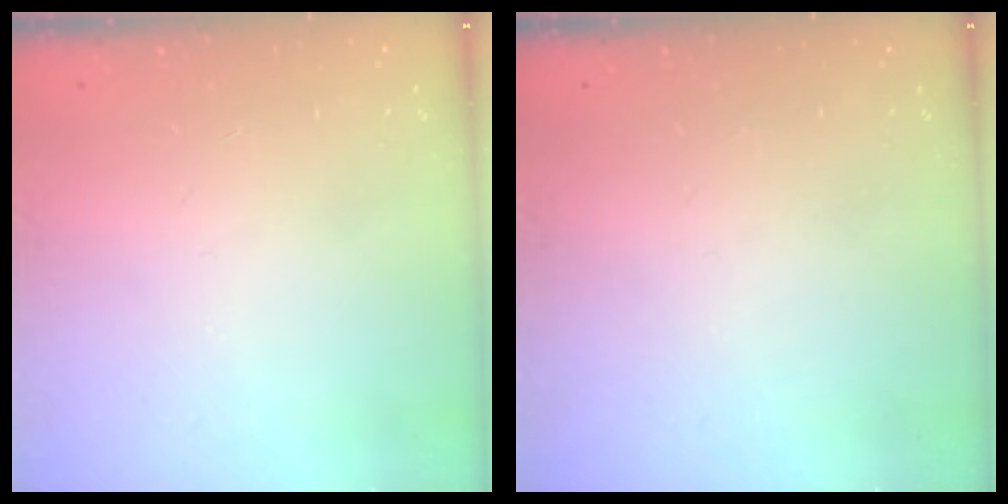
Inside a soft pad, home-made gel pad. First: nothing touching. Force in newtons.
{"total": 0.0}